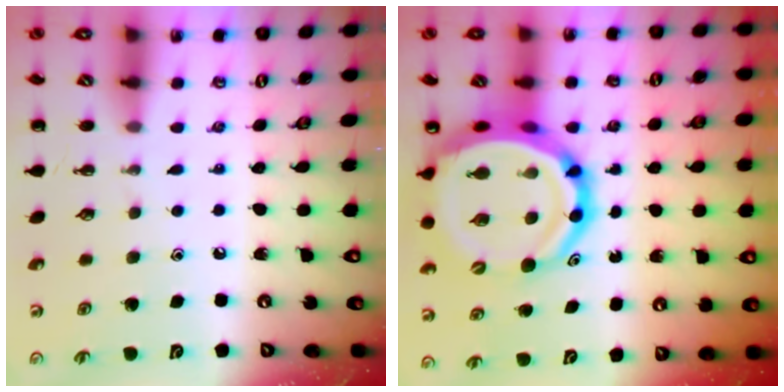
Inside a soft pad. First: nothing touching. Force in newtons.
{"total": 19.9, "press": 19.2, "slide": 5.2}